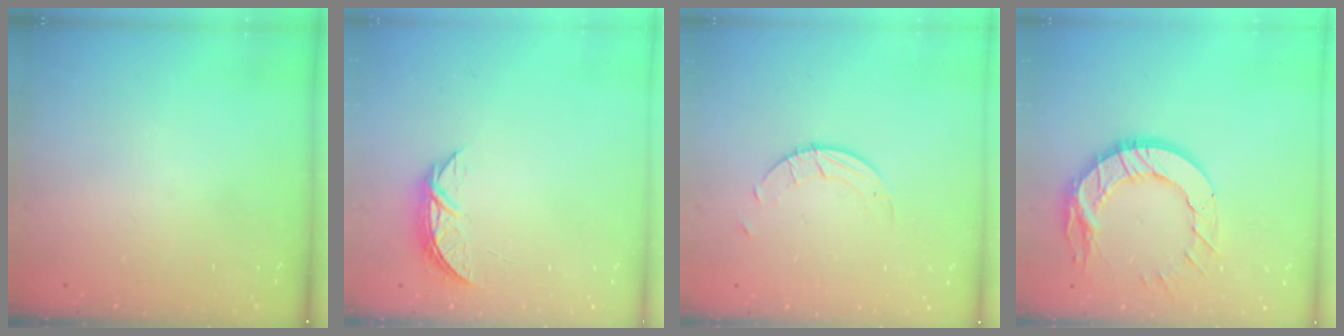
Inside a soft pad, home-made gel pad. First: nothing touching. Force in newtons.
{"total": 5.2, "press": 5.2, "slide": 0.6}
{"total": 2.6, "press": 2.6, "slide": 0.2}
{"total": 14.5, "press": 14.4, "slide": 1.2}